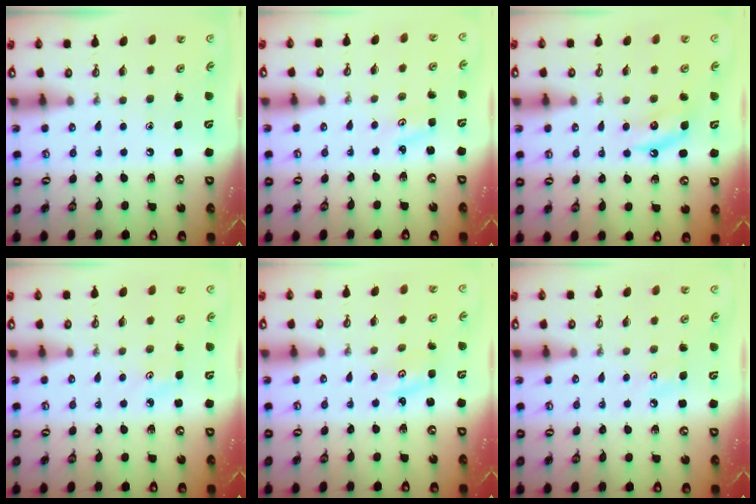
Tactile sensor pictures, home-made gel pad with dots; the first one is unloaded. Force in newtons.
{"total": 2.1, "press": 2.1, "slide": 0.3}
{"total": 5.1, "press": 5.1, "slide": 0.8}
{"total": 3.1, "press": 3.1, "slide": 0.5}
{"total": 1.8, "press": 1.8, "slide": 0.0}
{"total": 3.9, "press": 3.8, "slide": 0.6}